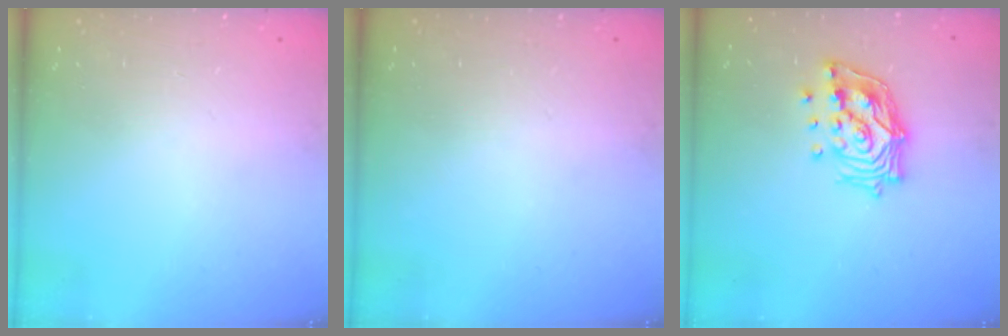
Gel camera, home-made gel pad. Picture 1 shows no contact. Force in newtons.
{"total": 0.0}
{"total": 14.8, "press": 14.7, "slide": 2.0}